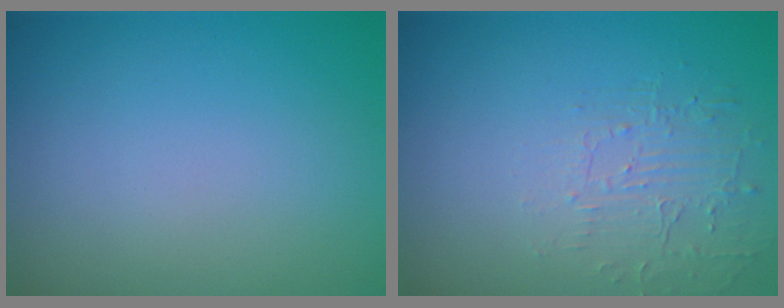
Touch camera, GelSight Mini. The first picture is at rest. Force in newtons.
{"total": 1.8, "press": 0.7, "slide": 1.7}